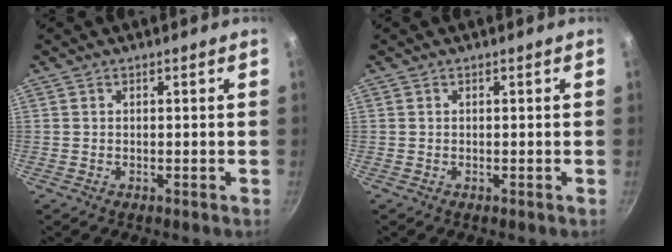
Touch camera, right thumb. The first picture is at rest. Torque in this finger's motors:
{"motor_torque": [-0.04, -0.04, 0.00, 0.00, 0.00]}